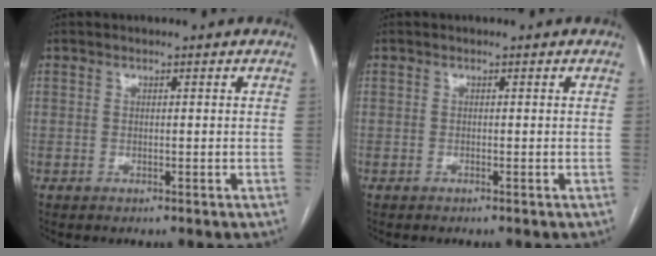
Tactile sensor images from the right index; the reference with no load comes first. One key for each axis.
{"total": 0.0}